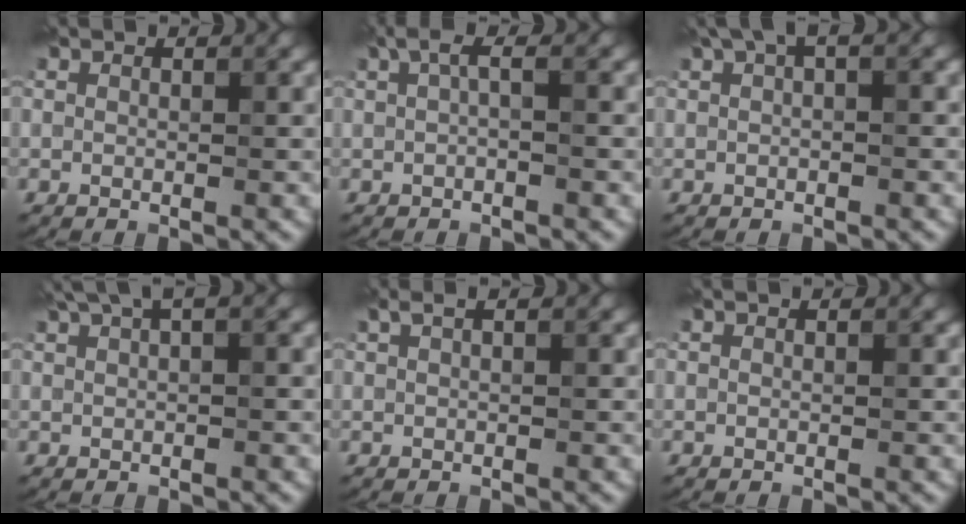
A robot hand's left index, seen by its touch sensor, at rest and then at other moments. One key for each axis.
{"total": 1.7, "fx": 0.3, "fy": 0.3, "fz": 1.7, "tx": -0.033, "ty": 0.004, "tz": 0.002}
{"total": 2.3, "fx": 1.1, "fy": 0.6, "fz": 1.9, "tx": -0.026, "ty": 0.005, "tz": 0.017}
{"total": 3.2, "fx": 2.0, "fy": 0.7, "fz": 2.5, "tx": -0.040, "ty": 0.012, "tz": 0.039}
{"total": 1.1, "fx": 0.6, "fy": 0.2, "fz": 1.0, "tx": -0.021, "ty": 0.007, "tz": 0.010}
{"total": 0.0}